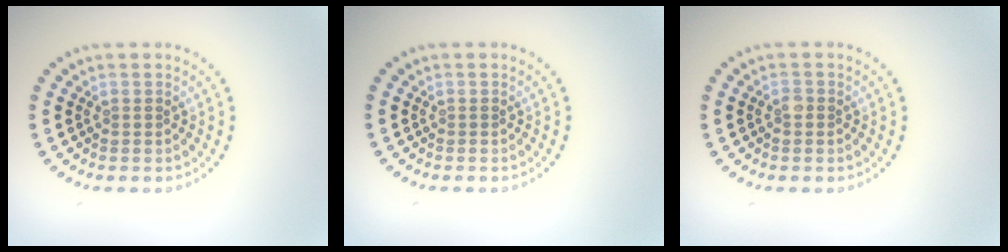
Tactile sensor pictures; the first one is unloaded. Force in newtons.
{"total": 0.0}
{"total": 0.6, "press": 0.5, "slide": 0.3}